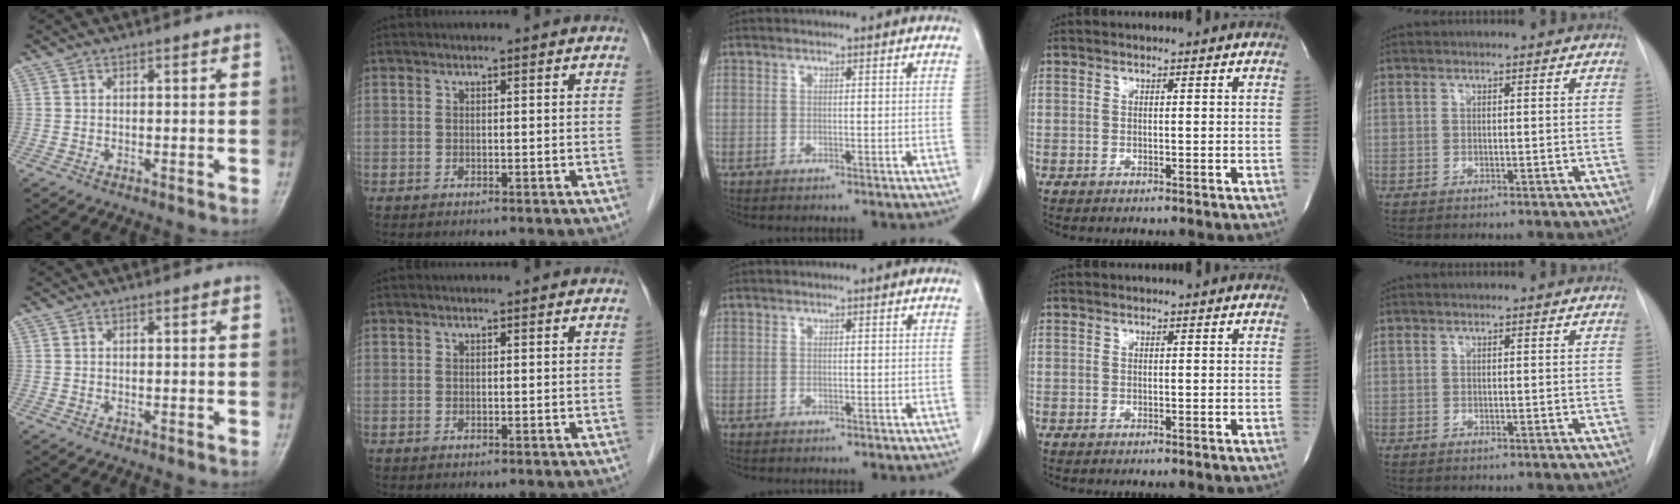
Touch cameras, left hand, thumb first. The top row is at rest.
{}